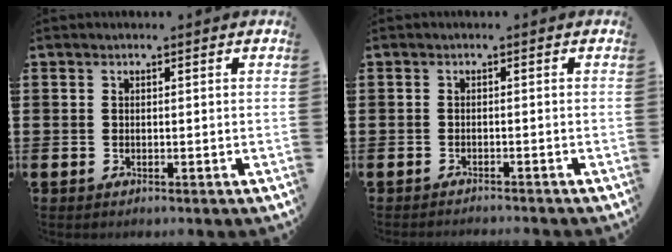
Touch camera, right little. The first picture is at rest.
{"total": 0.8, "force": [-0.8, -0.1, 0.0], "torque": [-0.001, 0.000, -0.017]}